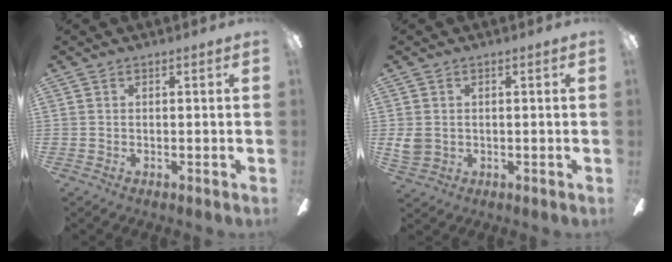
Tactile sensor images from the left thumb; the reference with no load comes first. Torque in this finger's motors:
{"motor_torque": [-0.24, 0.23, 0.23, -0.27, 0.00]}